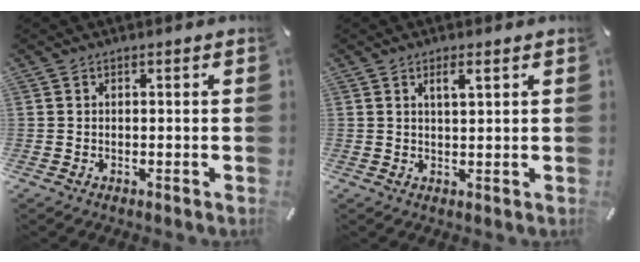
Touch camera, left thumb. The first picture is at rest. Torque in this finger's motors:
{"motor_torque": [0.41, 0.46, 0.40, -0.30, 0.16]}